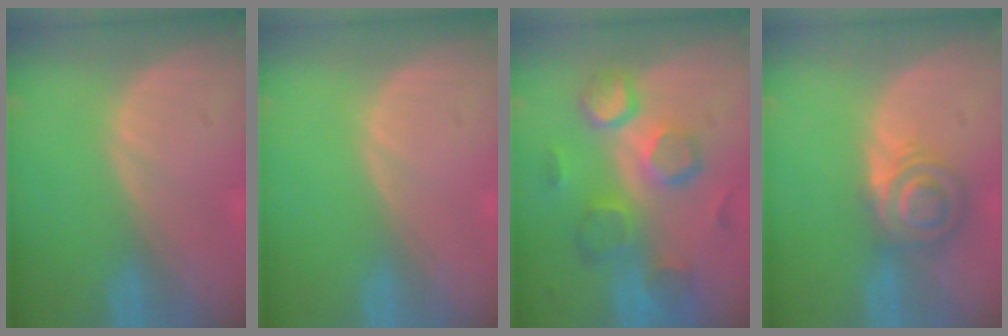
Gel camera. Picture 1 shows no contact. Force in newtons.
{"total": 0.0}
{"total": 10.4, "press": 9.3, "slide": 4.6}
{"total": 5.8, "press": 5.7, "slide": 1.1}